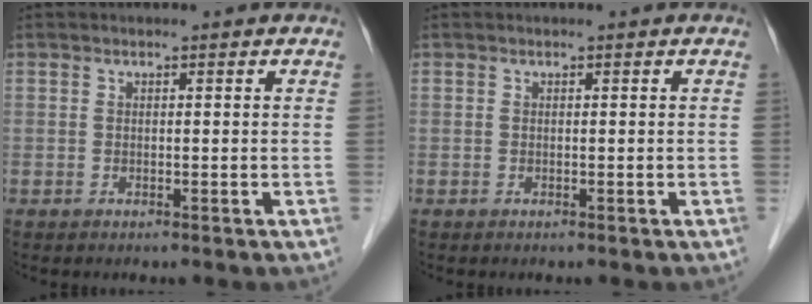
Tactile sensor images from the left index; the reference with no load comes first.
{"total": 0.0}